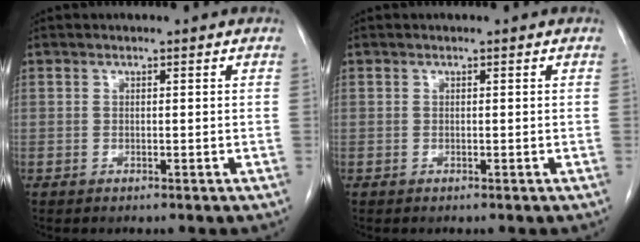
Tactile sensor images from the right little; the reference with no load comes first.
{"total": 0.0}